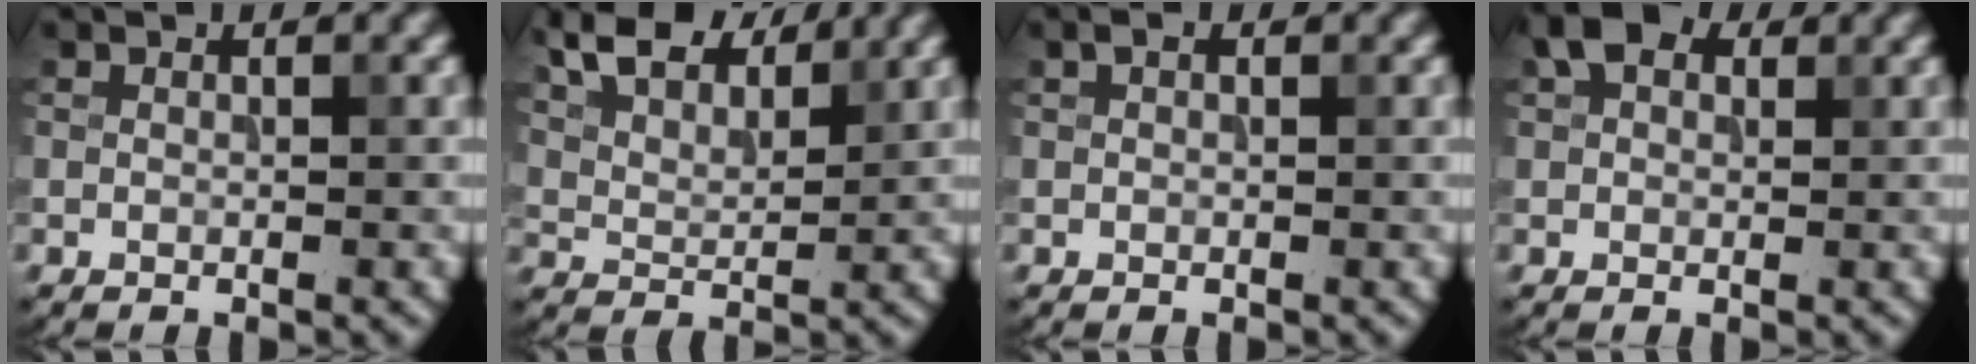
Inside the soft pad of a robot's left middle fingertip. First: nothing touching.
{"total": 8.2, "force": [6.1, 3.4, 4.2], "torque": [-0.095, 0.022, 0.094]}
{"total": 0.8, "force": [0.4, 0.5, 0.4], "torque": [-0.006, 0.002, 0.005]}
{"total": 3.6, "force": [1.7, 2.3, 2.1], "torque": [-0.038, 0.009, 0.024]}